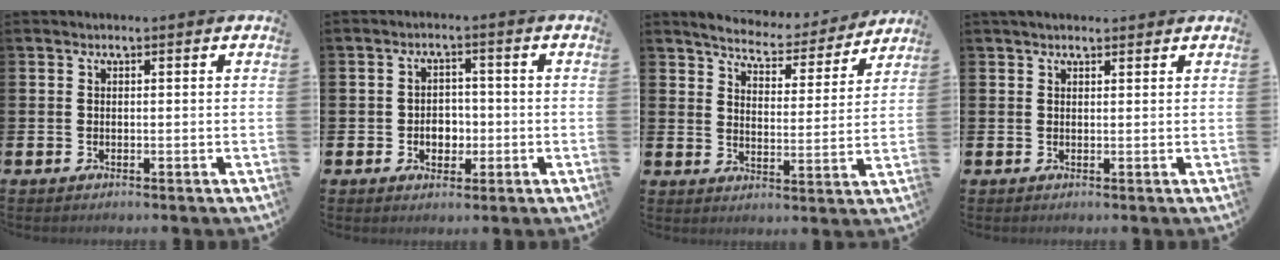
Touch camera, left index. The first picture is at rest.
{"total": 3.2, "force": [-0.8, 2.6, 1.7], "torque": [-0.019, -0.002, -0.024]}
{"total": 5.5, "force": [5.3, 1.0, 0.7], "torque": [-0.038, -0.043, 0.088]}
{"total": 1.5, "force": [1.3, 0.5, 0.5], "torque": [0.000, 0.001, 0.022]}